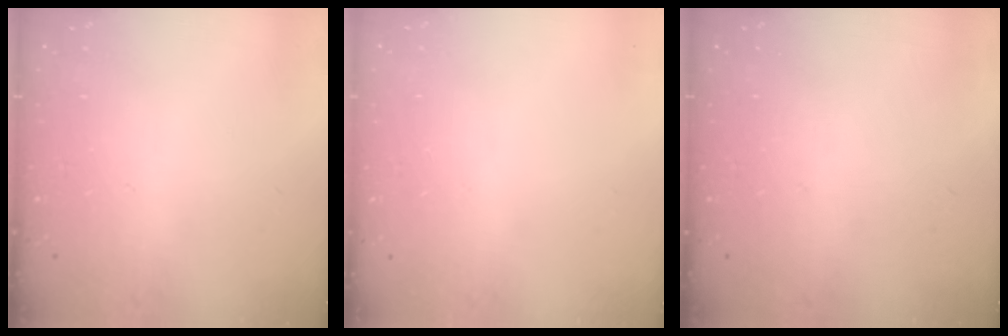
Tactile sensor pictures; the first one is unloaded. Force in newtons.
{"total": 0.0}
{"total": 0.0}